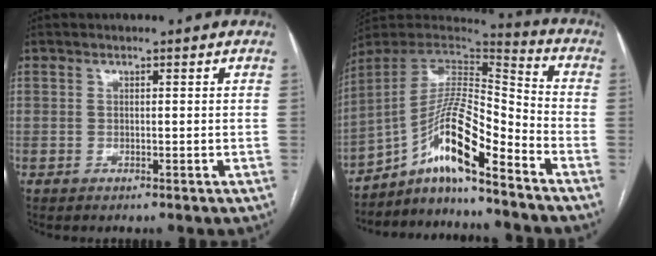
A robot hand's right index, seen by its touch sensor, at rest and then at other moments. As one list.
[{"total": 14.0, "force": [-8.7, 1.6, 10.8], "torque": [-0.196, 0.019, -0.152]}]